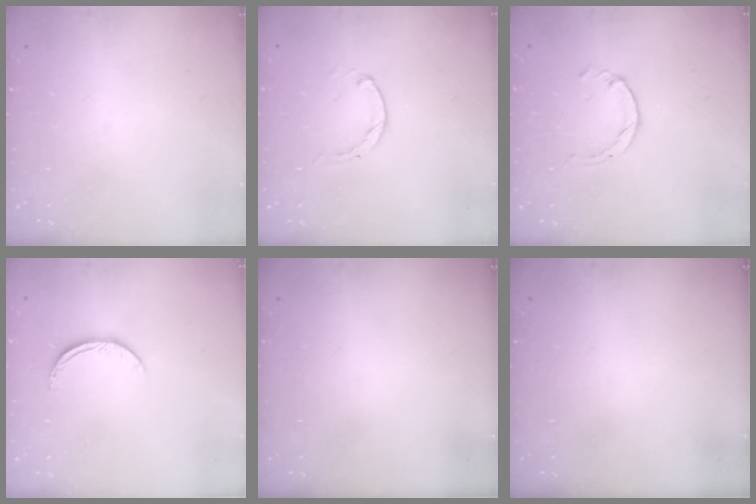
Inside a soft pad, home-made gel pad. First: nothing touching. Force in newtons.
{"total": 0.7, "press": 0.6, "slide": 0.2}
{"total": 1.4, "press": 1.4, "slide": 0.2}
{"total": 6.2, "press": 6.1, "slide": 0.7}
{"total": 0.0}
{"total": 0.0}